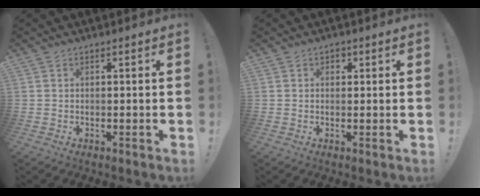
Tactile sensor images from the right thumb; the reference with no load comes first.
{"total": 1.7, "force": [0.5, 1.5, 0.6], "torque": [-0.008, 0.001, 0.008]}